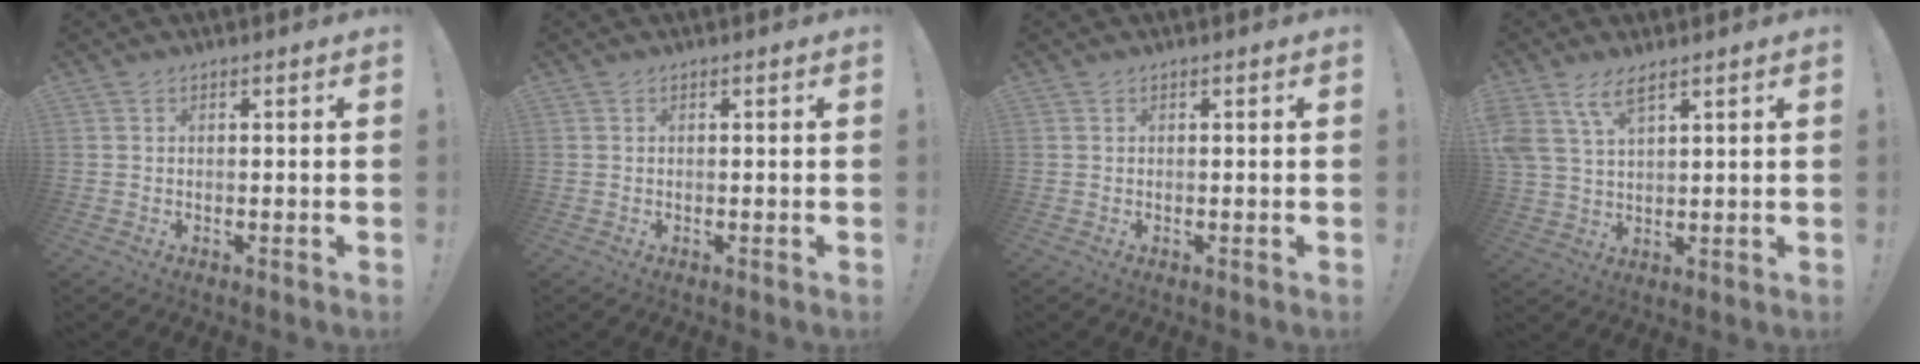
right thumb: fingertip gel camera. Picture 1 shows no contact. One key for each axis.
{"total": 0.0}
{"total": 0.0}
{"total": 7.2, "fx": 4.8, "fy": 2.9, "fz": 4.6, "tx": -0.098, "ty": -0.016, "tz": 0.091}